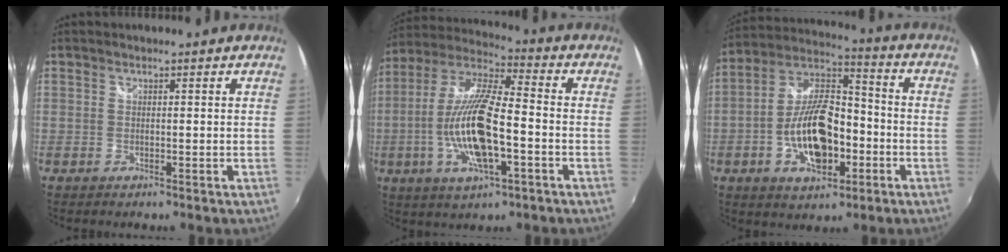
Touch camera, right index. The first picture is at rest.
{"total": 17.1, "force": [-4.3, 4.6, 15.9], "torque": [-0.317, -0.009, -0.083]}
{"total": 16.0, "force": [-4.8, 8.1, 12.9], "torque": [-0.251, 0.014, -0.078]}